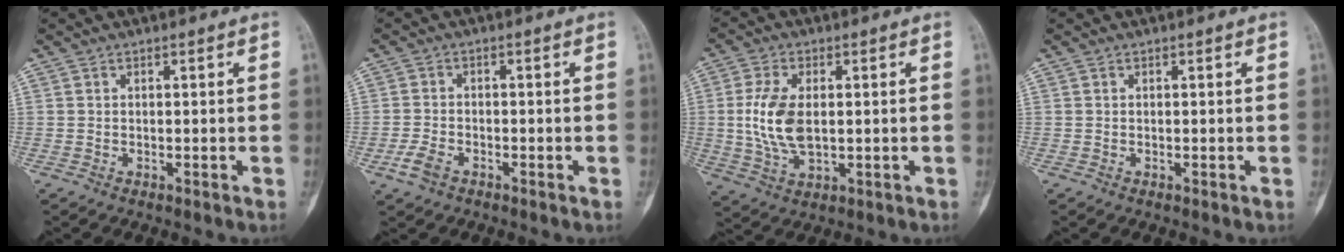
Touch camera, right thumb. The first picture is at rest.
{"total": 3.6, "force": [-1.9, 2.1, 2.1], "torque": [-0.048, 0.007, -0.036]}
{"total": 9.9, "force": [0.5, 5.4, 8.2], "torque": [-0.174, -0.006, 0.017]}
{"total": 0.0}